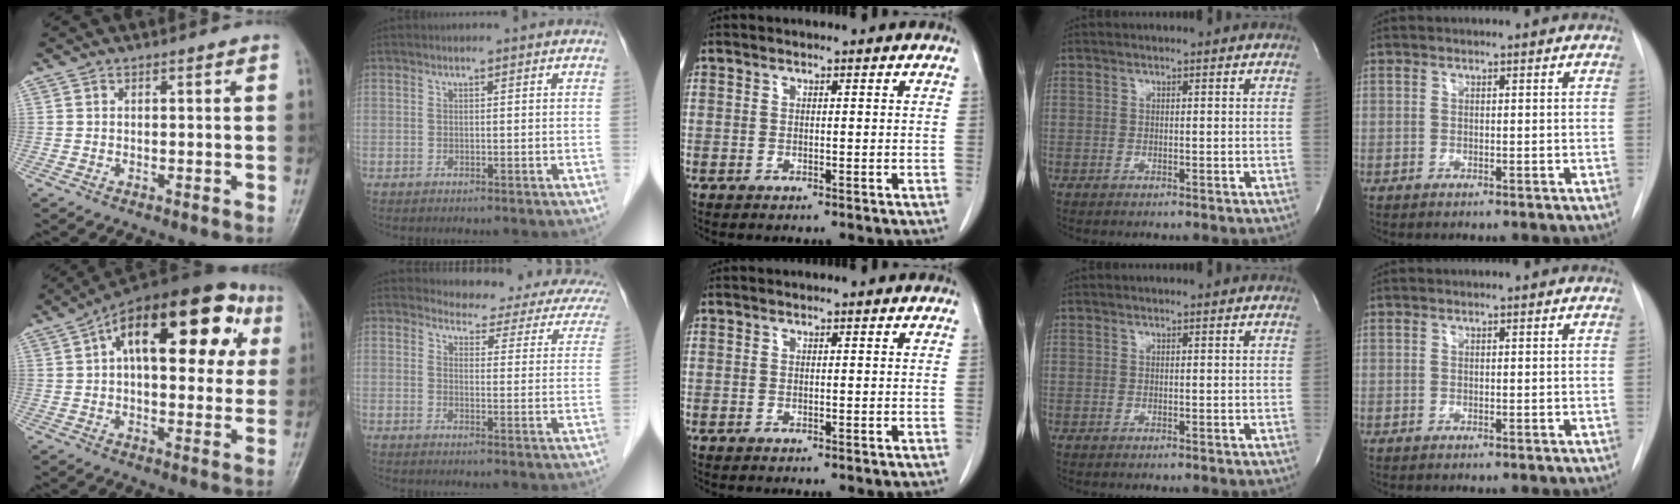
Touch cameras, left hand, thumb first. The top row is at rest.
{"thumb": {"total": 25.2, "force": [7.7, 12.3, 20.6], "torque": [-0.273, 0.036, 0.105]}, "index": {"total": 13.3, "force": [11.7, 4.4, 4.6], "torque": [-0.028, -0.021, 0.105]}}